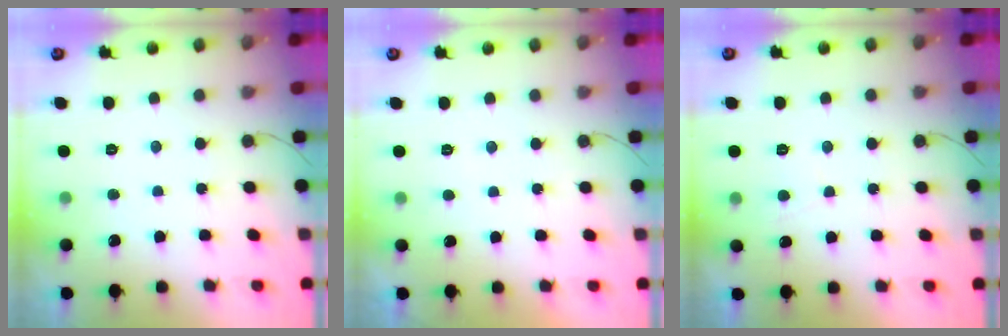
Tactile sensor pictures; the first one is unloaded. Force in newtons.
{"total": 0.8, "press": 0.7, "slide": 0.4}
{"total": 2.7, "press": 2.7, "slide": 0.3}